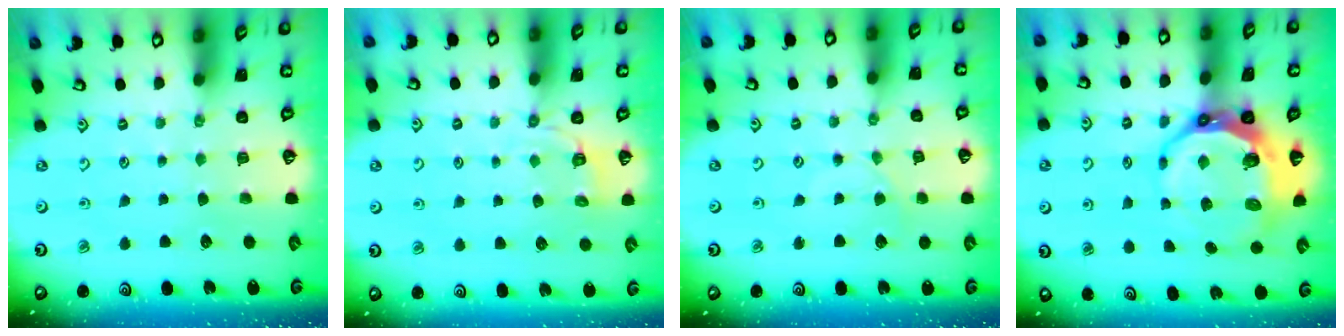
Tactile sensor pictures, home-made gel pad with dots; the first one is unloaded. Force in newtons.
{"total": 2.7, "press": 1.4, "slide": 2.3}
{"total": 1.5, "press": 1.5, "slide": 0.4}
{"total": 12.3, "press": 11.6, "slide": 4.2}